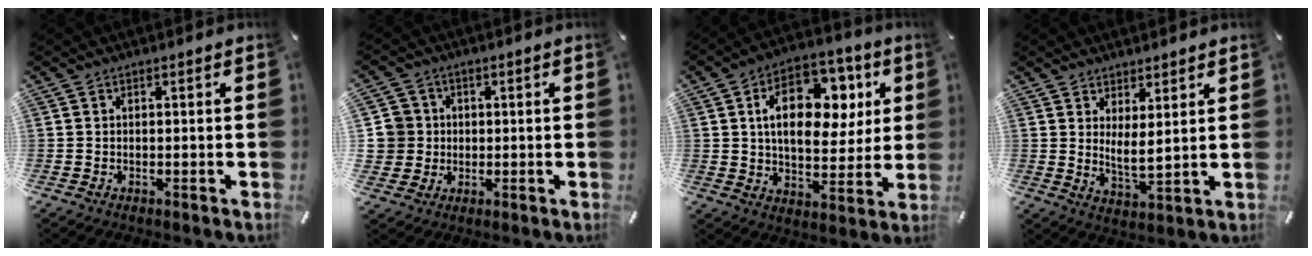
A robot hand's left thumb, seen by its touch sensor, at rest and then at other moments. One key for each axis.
{"total": 6.7, "fx": 0.9, "fy": 6.7, "fz": 0.2, "tx": -0.016, "ty": 0.001, "tz": 0.020}
{"total": 17.3, "fx": 5.2, "fy": 10.9, "fz": 12.4, "tx": -0.189, "ty": 0.000, "tz": 0.091}
{"total": 4.4, "fx": 3.2, "fy": 1.4, "fz": 2.6, "tx": -0.046, "ty": -0.023, "tz": 0.057}